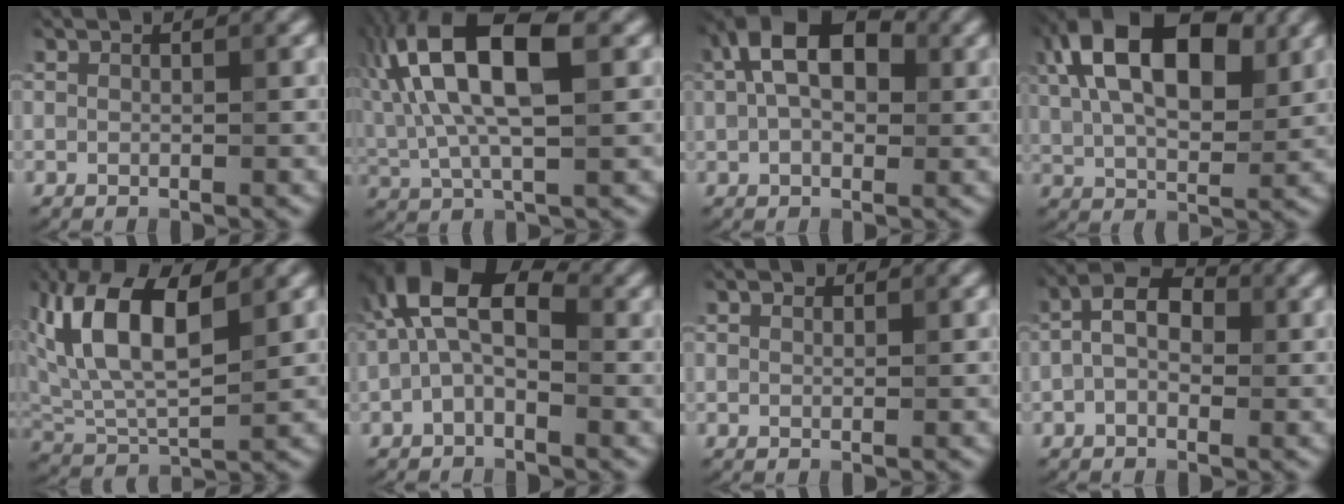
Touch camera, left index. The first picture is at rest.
{"total": 10.8, "force": [2.6, 4.4, 9.6], "torque": [-0.182, 0.022, 0.038]}
{"total": 9.3, "force": [2.9, 5.6, 6.8], "torque": [-0.115, 0.038, 0.023]}
{"total": 13.8, "force": [4.9, 7.3, 10.7], "torque": [-0.167, 0.037, 0.059]}
{"total": 9.0, "force": [3.2, 4.2, 7.4], "torque": [-0.143, 0.009, 0.053]}
{"total": 6.0, "force": [0.1, 3.3, 5.0], "torque": [-0.093, 0.023, -0.017]}
{"total": 0.6, "force": [0.4, 0.4, 0.2], "torque": [-0.004, 0.000, 0.005]}
{"total": 3.7, "force": [-0.3, 2.3, 2.9], "torque": [-0.052, 0.012, -0.017]}